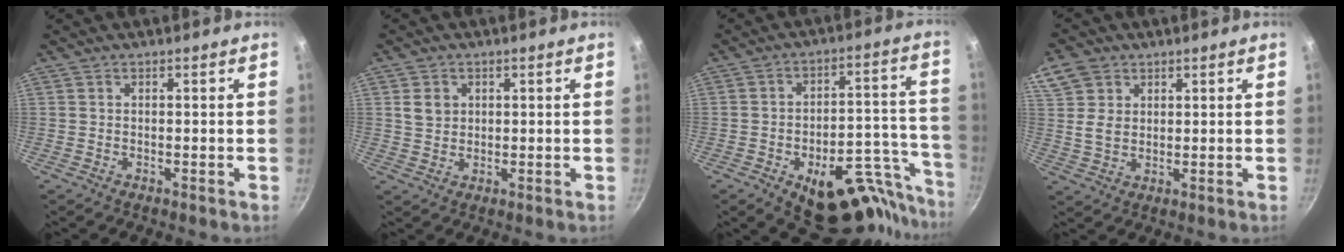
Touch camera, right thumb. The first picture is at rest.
{"total": 3.8, "force": [1.0, 3.2, 1.8], "torque": [-0.018, 0.000, 0.020]}
{"total": 24.3, "force": [-13.0, 11.8, 16.8], "torque": [-0.133, 0.062, -0.174]}
{"total": 7.2, "force": [3.3, 5.4, 3.3], "torque": [-0.044, -0.011, 0.061]}